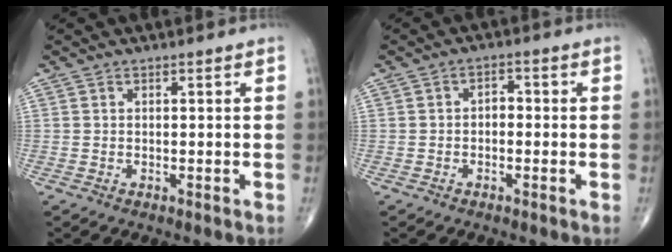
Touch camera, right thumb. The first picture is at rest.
{"total": 2.4, "force": [-0.3, 1.6, 1.8], "torque": [-0.014, 0.011, -0.012]}